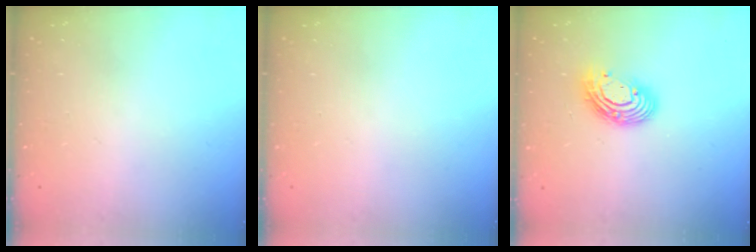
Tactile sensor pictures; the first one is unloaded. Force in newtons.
{"total": 0.0}
{"total": 11.3, "press": 11.2, "slide": 0.9}